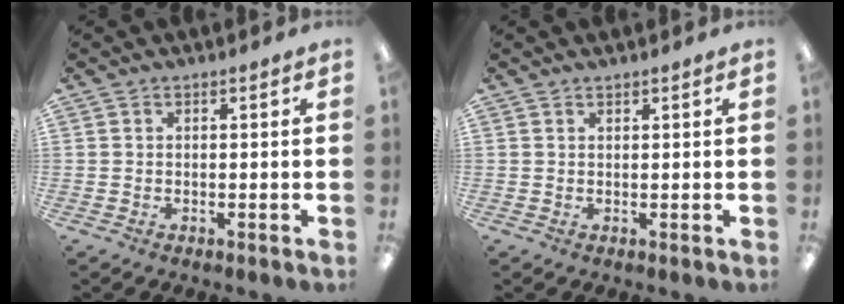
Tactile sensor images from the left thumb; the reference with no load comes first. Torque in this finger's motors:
{"motor_torque": [0.02, -0.06, -0.32, 0.02, 0.03]}